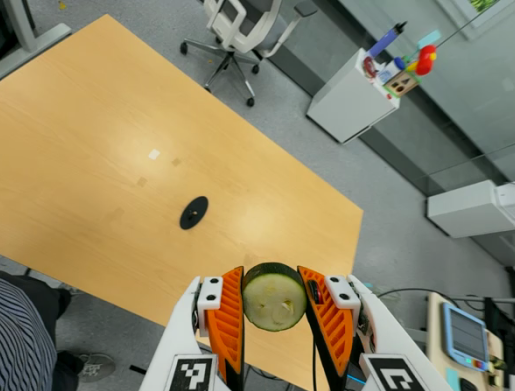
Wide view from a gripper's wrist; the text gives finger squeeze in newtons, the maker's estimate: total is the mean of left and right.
{"total": 9.7, "left": 9.0, "right": 10.4}